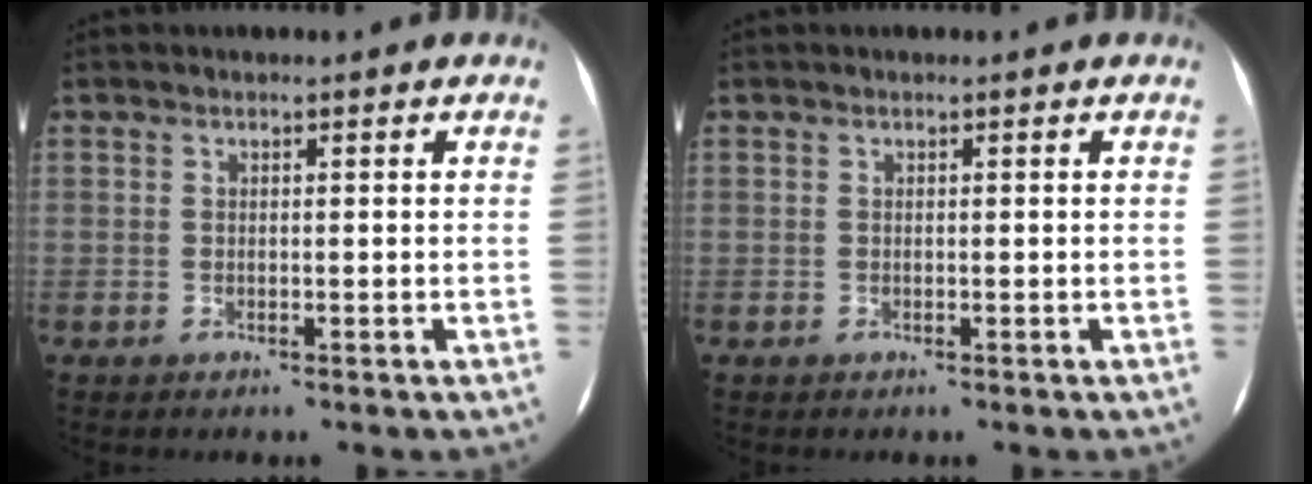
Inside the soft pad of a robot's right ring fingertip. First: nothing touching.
{"total": 0.0}